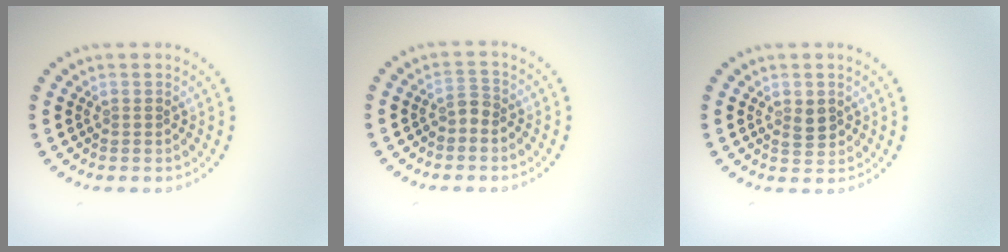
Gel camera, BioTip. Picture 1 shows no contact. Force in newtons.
{"total": 1.3, "press": 1.0, "slide": 0.8}
{"total": 1.6, "press": 1.6, "slide": 0.4}